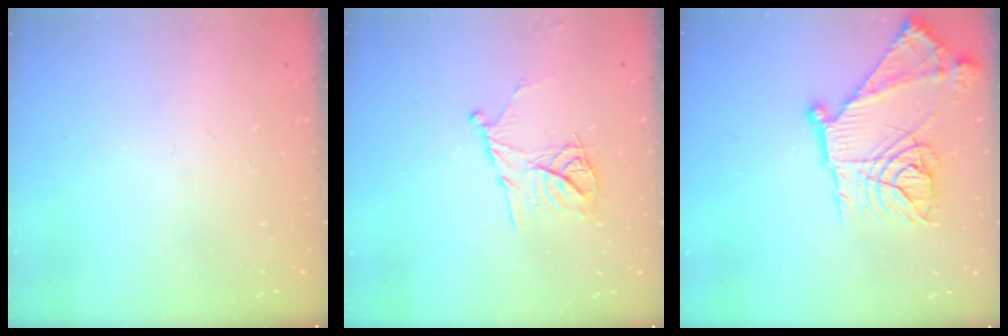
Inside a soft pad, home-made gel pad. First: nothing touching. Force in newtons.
{"total": 11.8, "press": 11.8, "slide": 0.9}
{"total": 22.2, "press": 22.1, "slide": 2.3}